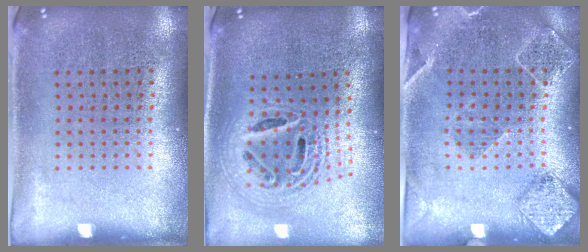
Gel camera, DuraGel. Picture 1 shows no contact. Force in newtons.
{"total": 2.2, "press": 1.7, "slide": 1.4}
{"total": 1.7, "press": 1.7, "slide": 0.5}